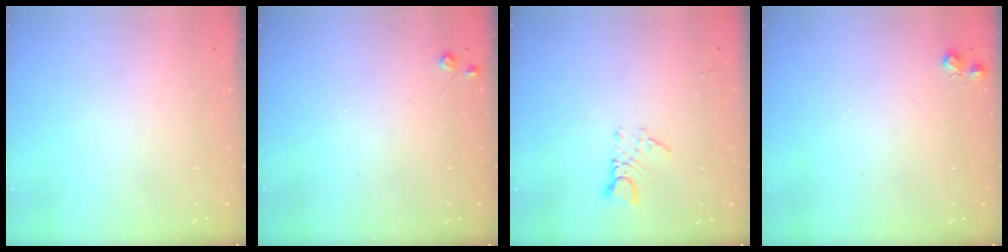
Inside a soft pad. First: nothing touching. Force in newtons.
{"total": 3.7, "press": 3.7, "slide": 0.5}
{"total": 2.5, "press": 2.4, "slide": 0.4}
{"total": 5.5, "press": 5.5, "slide": 0.8}